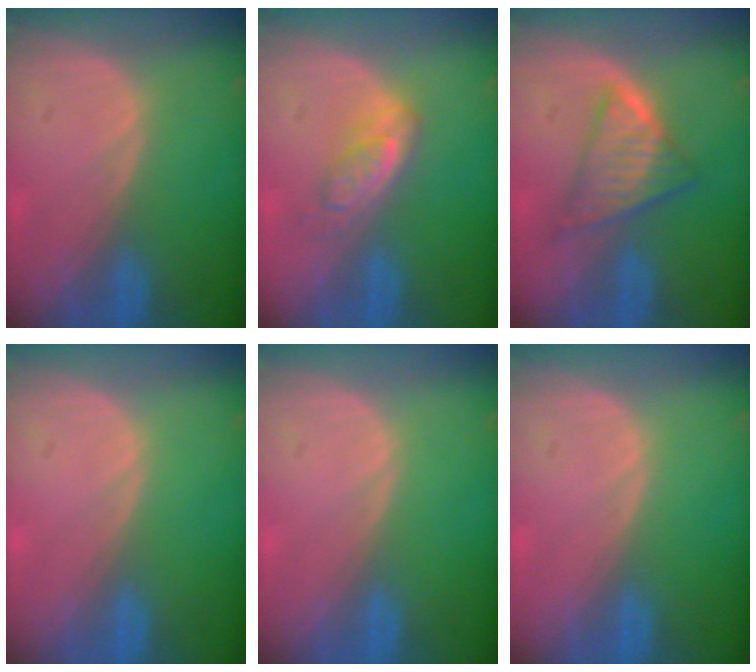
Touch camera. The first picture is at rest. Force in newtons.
{"total": 4.5, "press": 4.4, "slide": 1.1}
{"total": 6.1, "press": 5.8, "slide": 2.0}
{"total": 0.0}
{"total": 0.0}
{"total": 0.0}